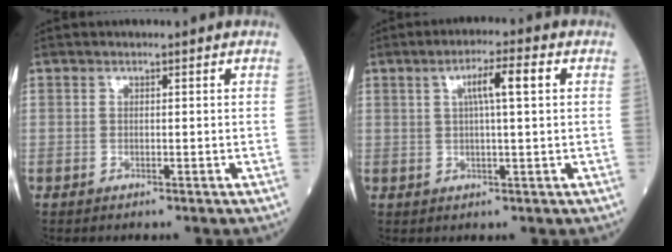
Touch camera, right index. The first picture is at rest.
{"total": 5.4, "force": [1.6, 0.2, 5.2], "torque": [-0.092, 0.011, 0.027]}